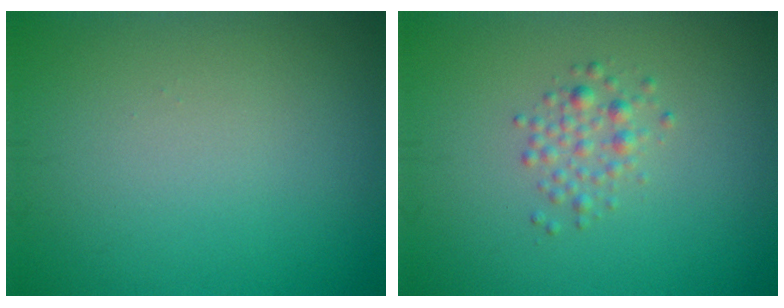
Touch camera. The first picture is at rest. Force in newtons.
{"total": 1.7, "press": 1.7, "slide": 0.1}